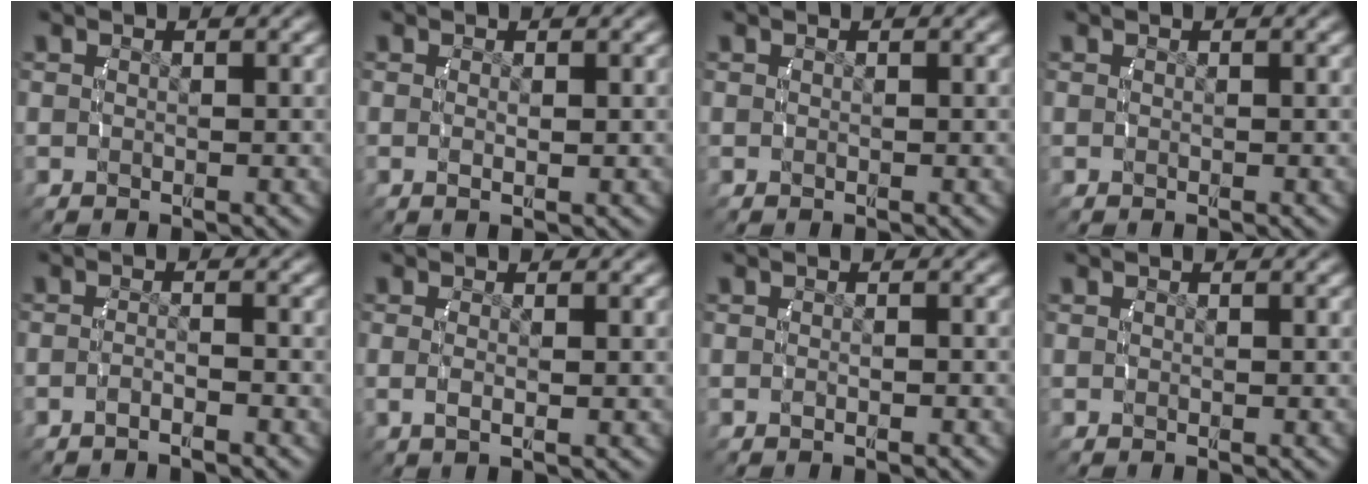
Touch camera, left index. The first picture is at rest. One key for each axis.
{"total": 0.8, "fx": -0.1, "fy": 0.0, "fz": 0.8, "tx": -0.022, "ty": -0.010, "tz": 0.004}
{"total": 0.0}
{"total": 0.0}
{"total": 2.0, "fx": -1.9, "fy": 0.1, "fz": 0.8, "tx": -0.017, "ty": -0.002, "tz": -0.033}
{"total": 1.5, "fx": -0.1, "fy": 0.2, "fz": 1.4, "tx": -0.042, "ty": -0.012, "tz": 0.005}
{"total": 0.9, "fx": -0.7, "fy": 0.2, "fz": 0.4, "tx": -0.012, "ty": 0.000, "tz": -0.013}
{"total": 0.0}